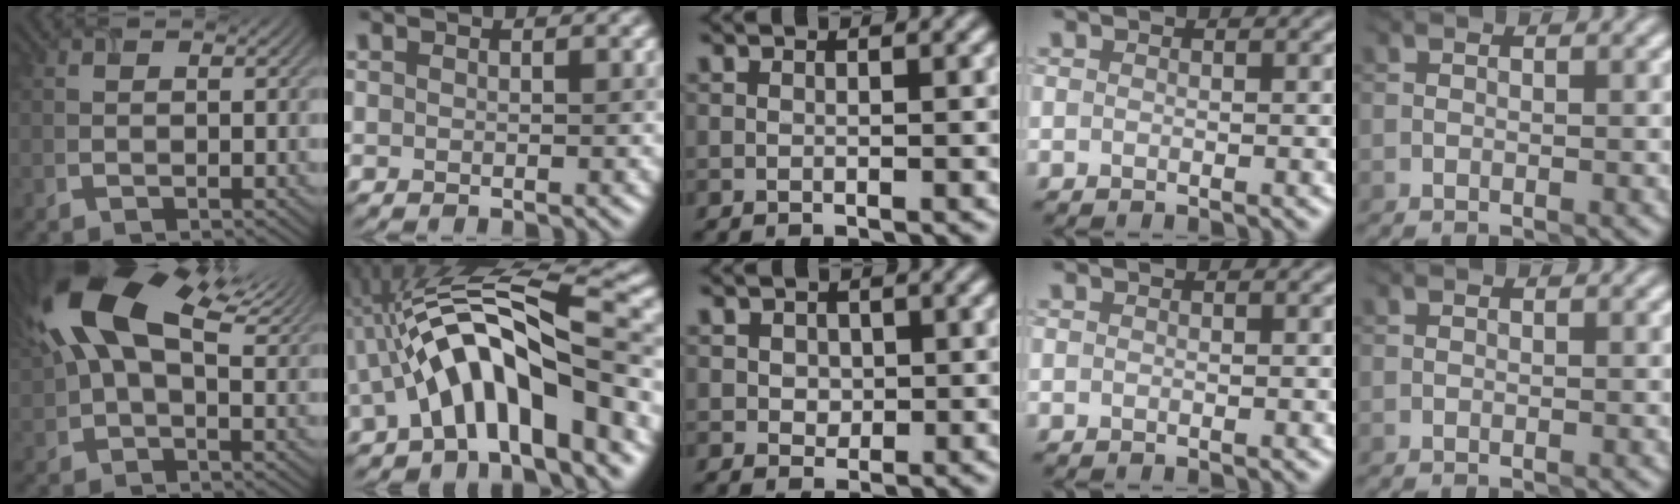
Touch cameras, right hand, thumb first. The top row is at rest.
{"thumb": {"total": 16.9, "force": [7.0, 8.2, 13.1], "torque": [-0.262, 0.041, 0.110]}, "index": {"total": 10.8, "force": [-2.1, 3.8, 9.9], "torque": [-0.160, 0.021, -0.044]}, "middle": {"total": 1.4, "force": [0.3, 1.2, 0.6], "torque": [-0.011, -0.001, 0.006]}}